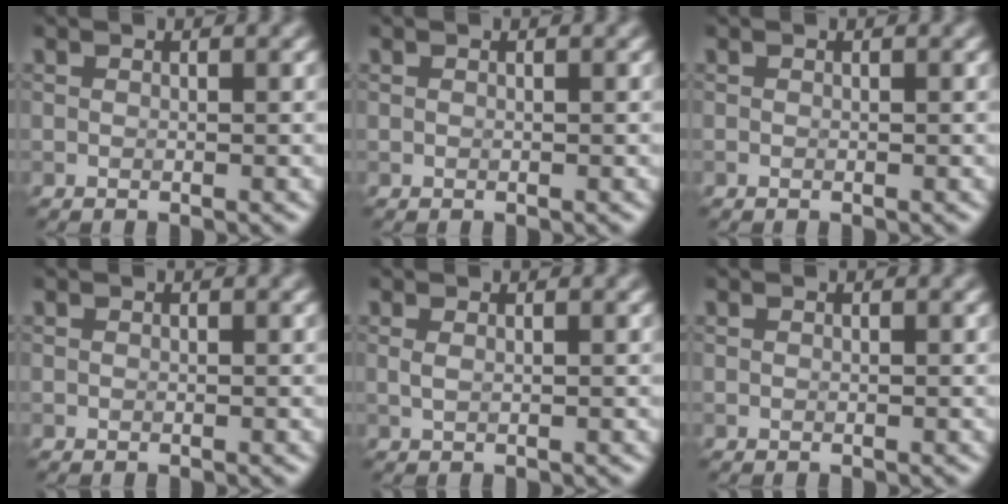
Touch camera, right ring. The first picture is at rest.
{"total": 0.0}
{"total": 0.0}
{"total": 0.0}
{"total": 0.7, "force": [0.3, 0.2, 0.6], "torque": [-0.013, 0.001, 0.004]}
{"total": 0.0}